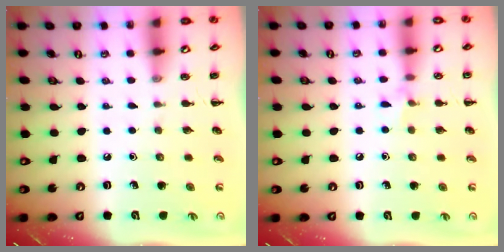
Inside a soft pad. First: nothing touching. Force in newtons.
{"total": 5.6, "press": 5.2, "slide": 1.8}